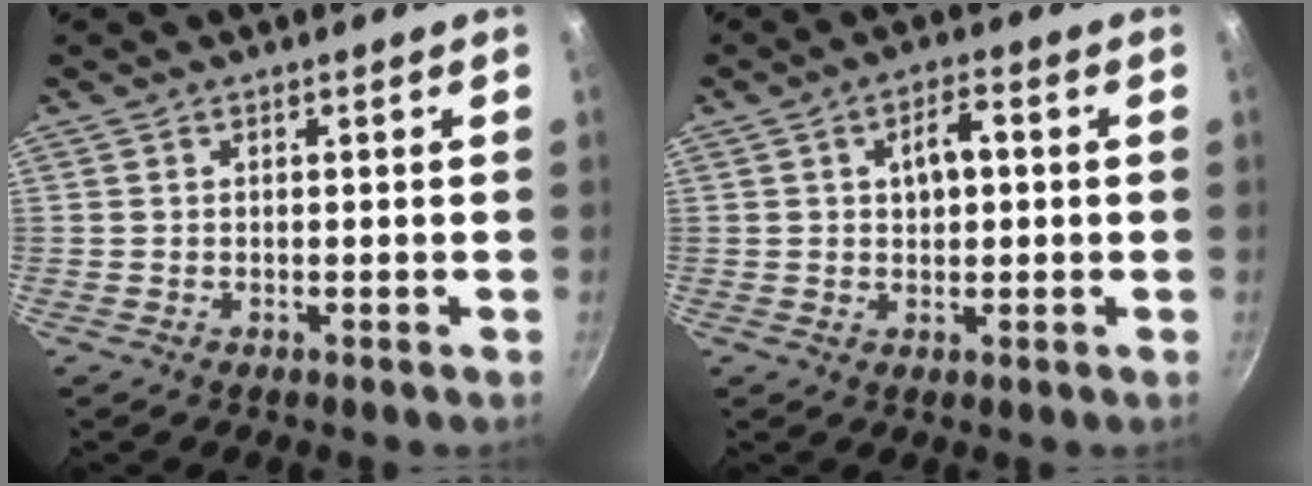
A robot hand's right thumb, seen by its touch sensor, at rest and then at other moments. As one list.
[{"total": 5.6, "force": [0.8, 3.2, 4.5], "torque": [-0.050, 0.013, 0.012]}]